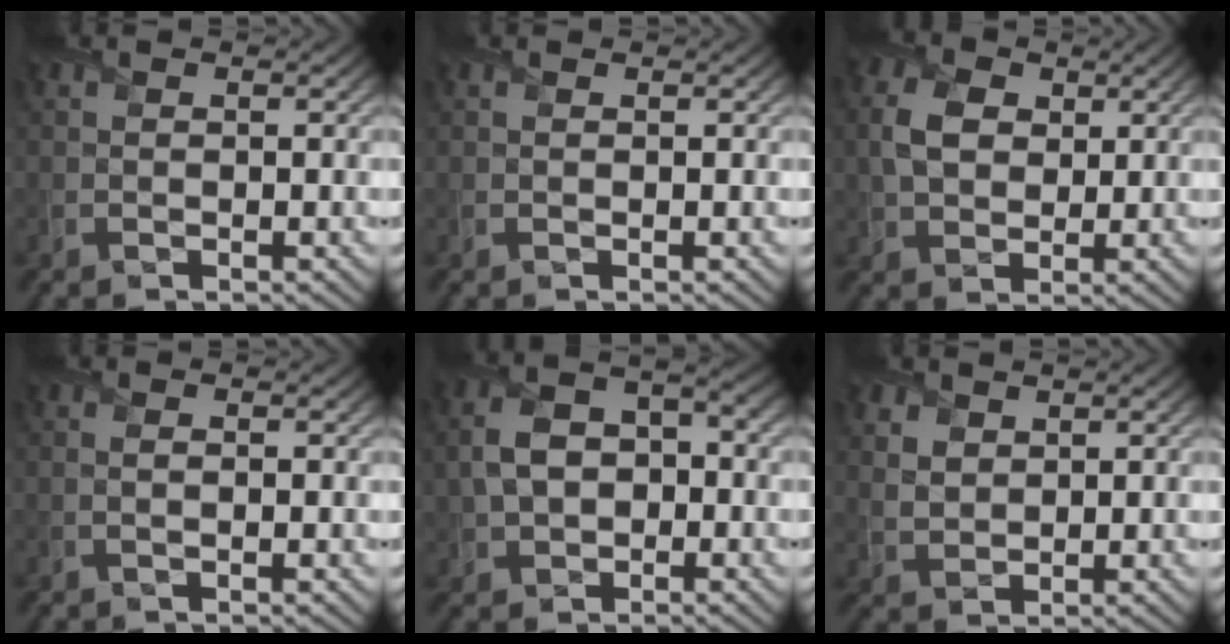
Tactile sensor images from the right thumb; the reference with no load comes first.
{"total": 0.0}
{"total": 5.7, "force": [1.3, 4.1, 3.7], "torque": [-0.097, 0.008, 0.020]}
{"total": 0.9, "force": [-0.2, 0.2, 0.9], "torque": [-0.020, 0.000, -0.004]}
{"total": 7.2, "force": [-0.5, 4.8, 5.3], "torque": [-0.116, 0.006, -0.014]}
{"total": 2.9, "force": [1.5, 2.0, 1.4], "torque": [-0.040, -0.004, 0.032]}